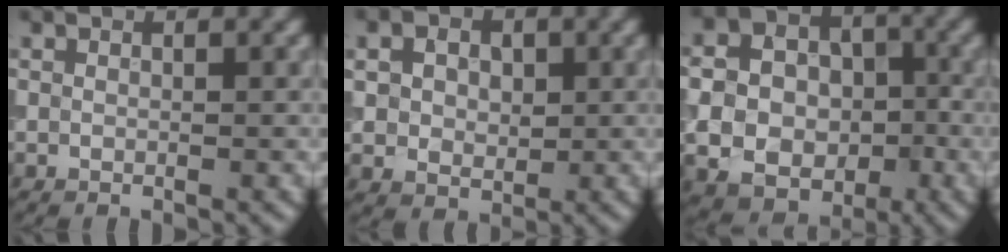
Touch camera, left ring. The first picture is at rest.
{"total": 6.0, "force": [1.8, 4.7, 3.3], "torque": [-0.075, 0.018, 0.016]}
{"total": 9.1, "force": [-1.7, 7.7, 4.4], "torque": [-0.068, -0.009, -0.049]}